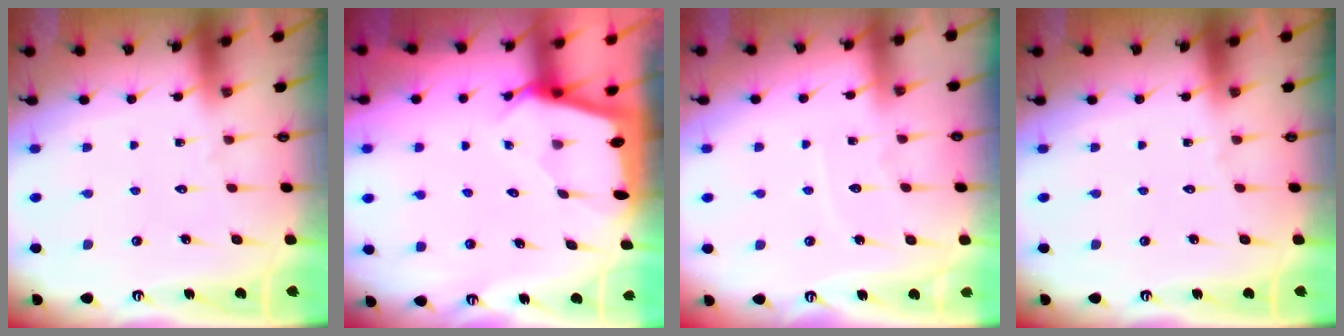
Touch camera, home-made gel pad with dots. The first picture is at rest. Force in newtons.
{"total": 2.1, "press": 2.1, "slide": 0.1}
{"total": 3.6, "press": 3.6, "slide": 0.4}
{"total": 0.0}